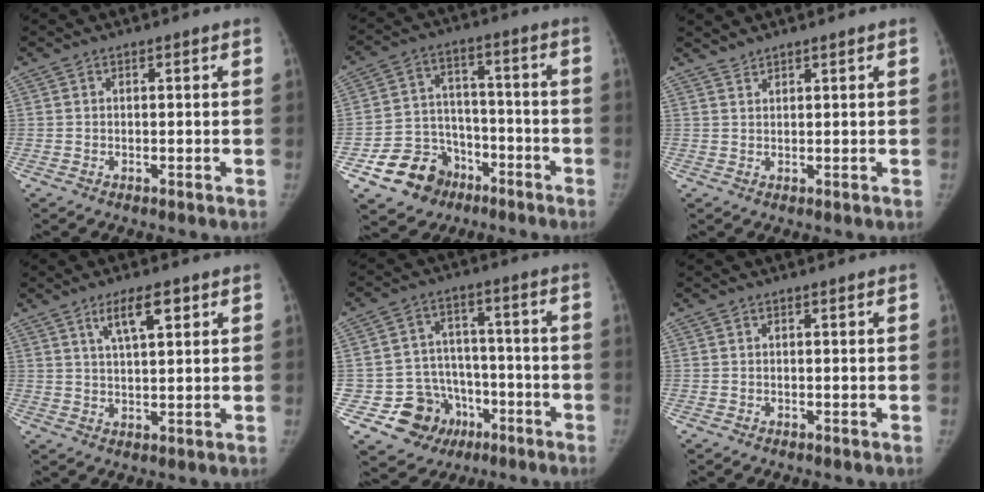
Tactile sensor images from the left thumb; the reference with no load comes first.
{"total": 12.2, "force": [-6.8, 9.5, 3.4], "torque": [-0.019, 0.064, -0.106]}
{"total": 1.4, "force": [1.4, 0.1, 0.1], "torque": [0.006, 0.002, 0.028]}
{"total": 6.2, "force": [3.4, 1.8, 4.9], "torque": [-0.079, -0.012, 0.060]}
{"total": 12.1, "force": [-5.2, 10.6, 2.6], "torque": [-0.002, 0.067, -0.071]}
{"total": 0.0}